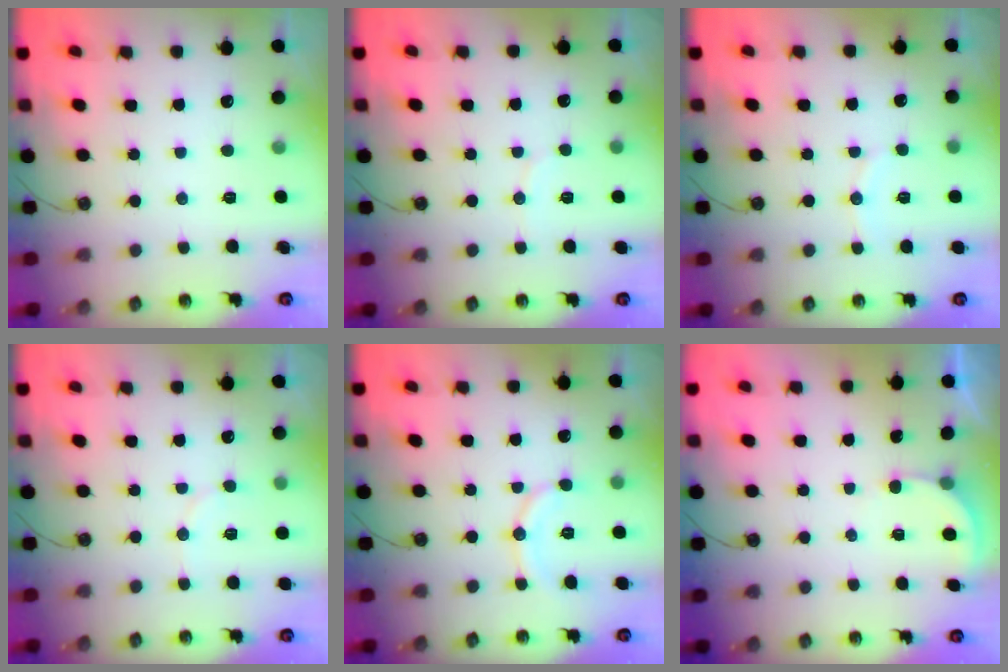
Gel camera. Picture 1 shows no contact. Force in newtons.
{"total": 4.1, "press": 4.1, "slide": 0.5}
{"total": 5.0, "press": 4.8, "slide": 1.4}
{"total": 7.1, "press": 7.0, "slide": 1.2}
{"total": 8.8, "press": 8.7, "slide": 0.7}
{"total": 2.7, "press": 2.7, "slide": 0.2}